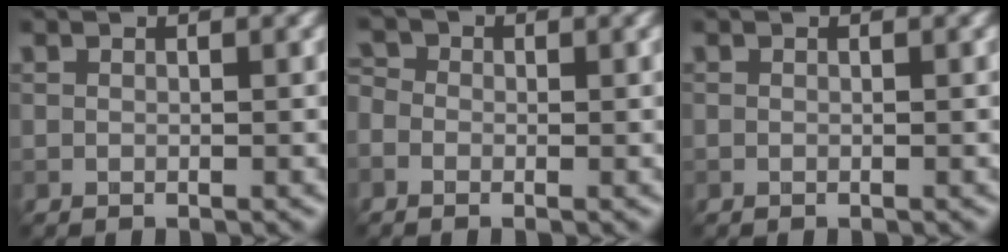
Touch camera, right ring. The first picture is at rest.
{"total": 1.8, "force": [-0.2, 1.5, 0.9], "torque": [-0.014, 0.007, -0.021]}
{"total": 0.0}